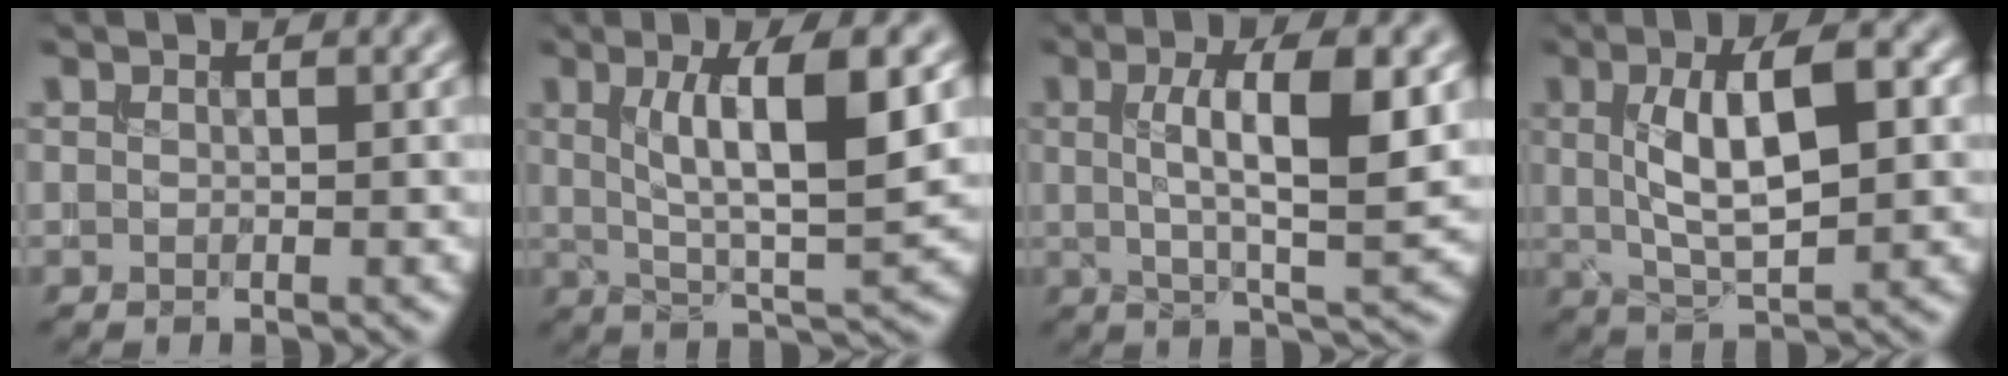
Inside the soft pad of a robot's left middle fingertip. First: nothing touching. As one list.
[{"total": 8.4, "force": [1.9, 2.1, 7.9], "torque": [-0.122, -0.005, 0.035]}, {"total": 7.9, "force": [1.2, 2.1, 7.5], "torque": [-0.115, 0.001, 0.019]}, {"total": 8.0, "force": [1.2, 2.8, 7.4], "torque": [-0.128, 0.007, 0.019]}]